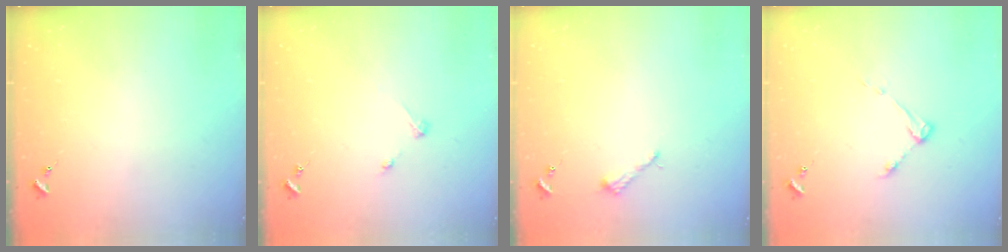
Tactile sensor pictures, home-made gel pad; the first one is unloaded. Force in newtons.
{"total": 2.7, "press": 2.7, "slide": 0.3}
{"total": 2.6, "press": 2.6, "slide": 0.3}
{"total": 4.3, "press": 4.3, "slide": 0.6}